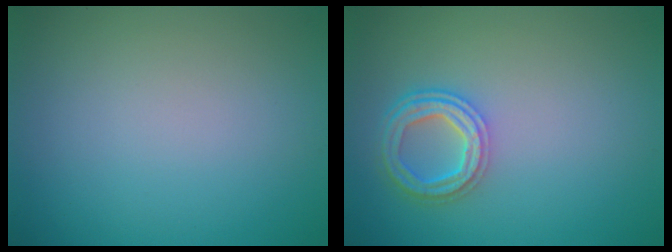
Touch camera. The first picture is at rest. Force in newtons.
{"total": 4.1, "press": 3.2, "slide": 2.5}